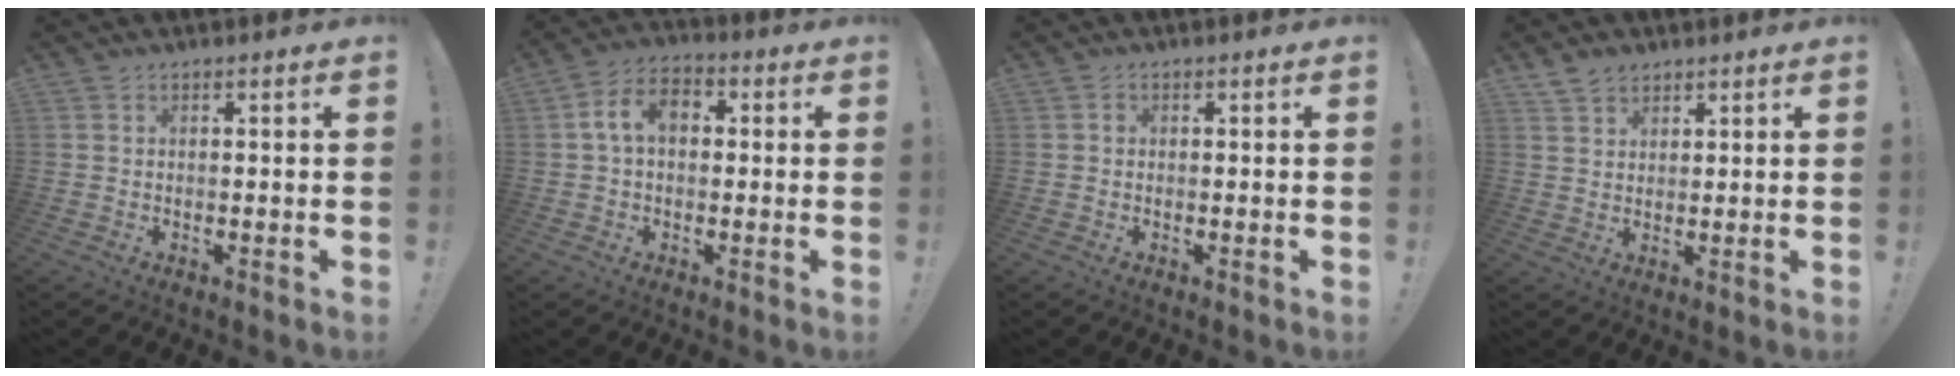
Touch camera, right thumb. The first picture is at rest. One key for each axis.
{"total": 8.8, "fx": 1.2, "fy": 5.9, "fz": 6.4, "tx": -0.113, "ty": 0.016, "tz": 0.024}
{"total": 0.8, "fx": -0.3, "fy": 0.8, "fz": 0.2, "tx": -0.005, "ty": 0.005, "tz": -0.004}
{"total": 4.2, "fx": 3.2, "fy": 2.6, "fz": 1.0, "tx": -0.020, "ty": -0.014, "tz": 0.061}